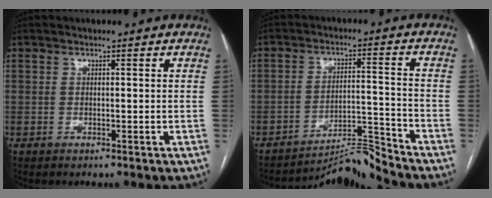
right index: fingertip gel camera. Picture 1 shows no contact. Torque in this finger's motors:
{"motor_torque": [-0.43, -0.69, -0.02, 0.00]}